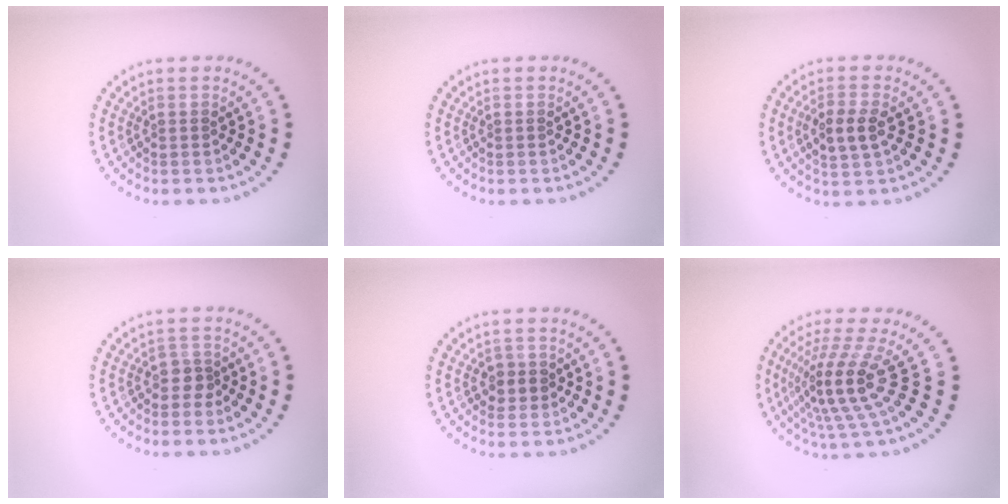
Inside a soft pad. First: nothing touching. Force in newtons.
{"total": 0.0}
{"total": 2.9, "press": 2.8, "slide": 0.7}
{"total": 1.4, "press": 1.1, "slide": 0.9}
{"total": 1.6, "press": 1.4, "slide": 0.8}
{"total": 5.1, "press": 3.6, "slide": 3.6}